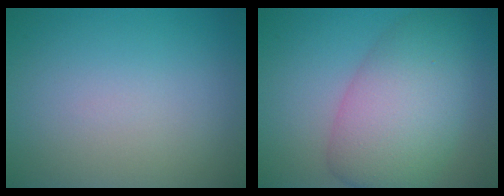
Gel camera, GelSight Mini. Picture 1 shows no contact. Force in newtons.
{"total": 6.3, "press": 6.2, "slide": 0.6}